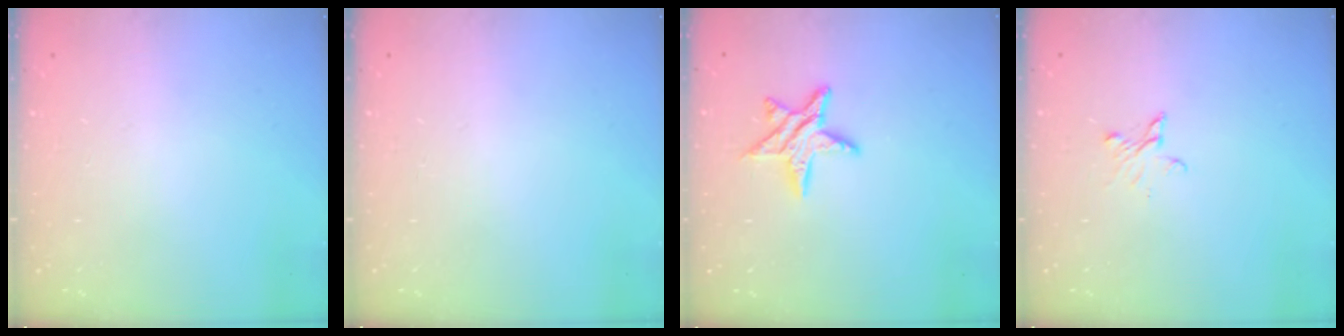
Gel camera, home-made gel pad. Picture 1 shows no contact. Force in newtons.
{"total": 0.0}
{"total": 8.9, "press": 8.9, "slide": 0.4}
{"total": 4.0, "press": 4.0, "slide": 0.3}